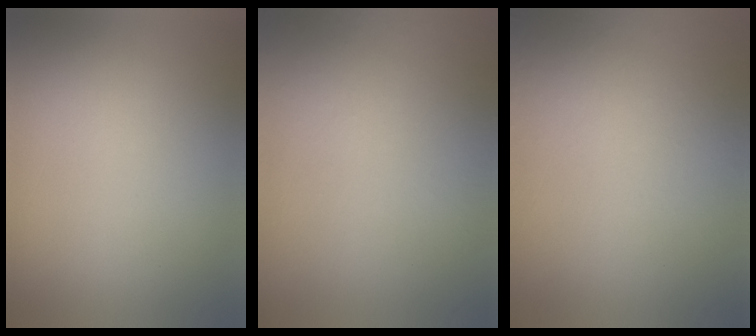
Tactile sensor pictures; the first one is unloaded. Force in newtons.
{"total": 4.9}
{"total": 4.7}